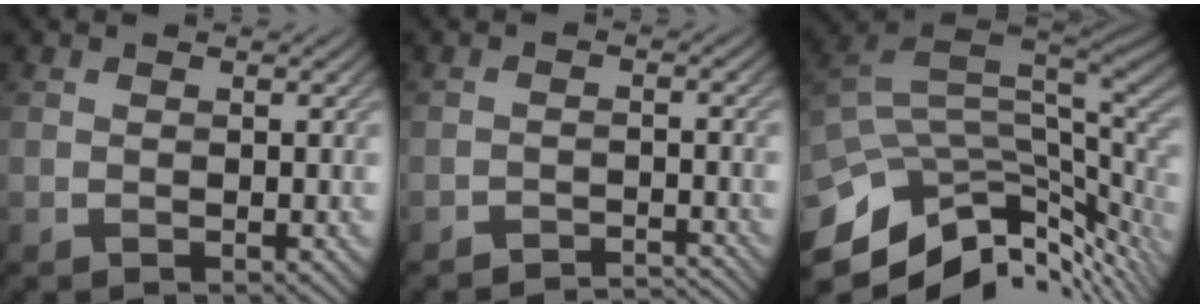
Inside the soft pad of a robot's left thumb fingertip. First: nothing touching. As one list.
[{"total": 3.3, "force": [-3.2, 0.0, 0.7], "torque": [-0.008, 0.009, -0.048]}, {"total": 12.1, "force": [-4.2, 5.8, 9.8], "torque": [-0.206, -0.010, -0.059]}]